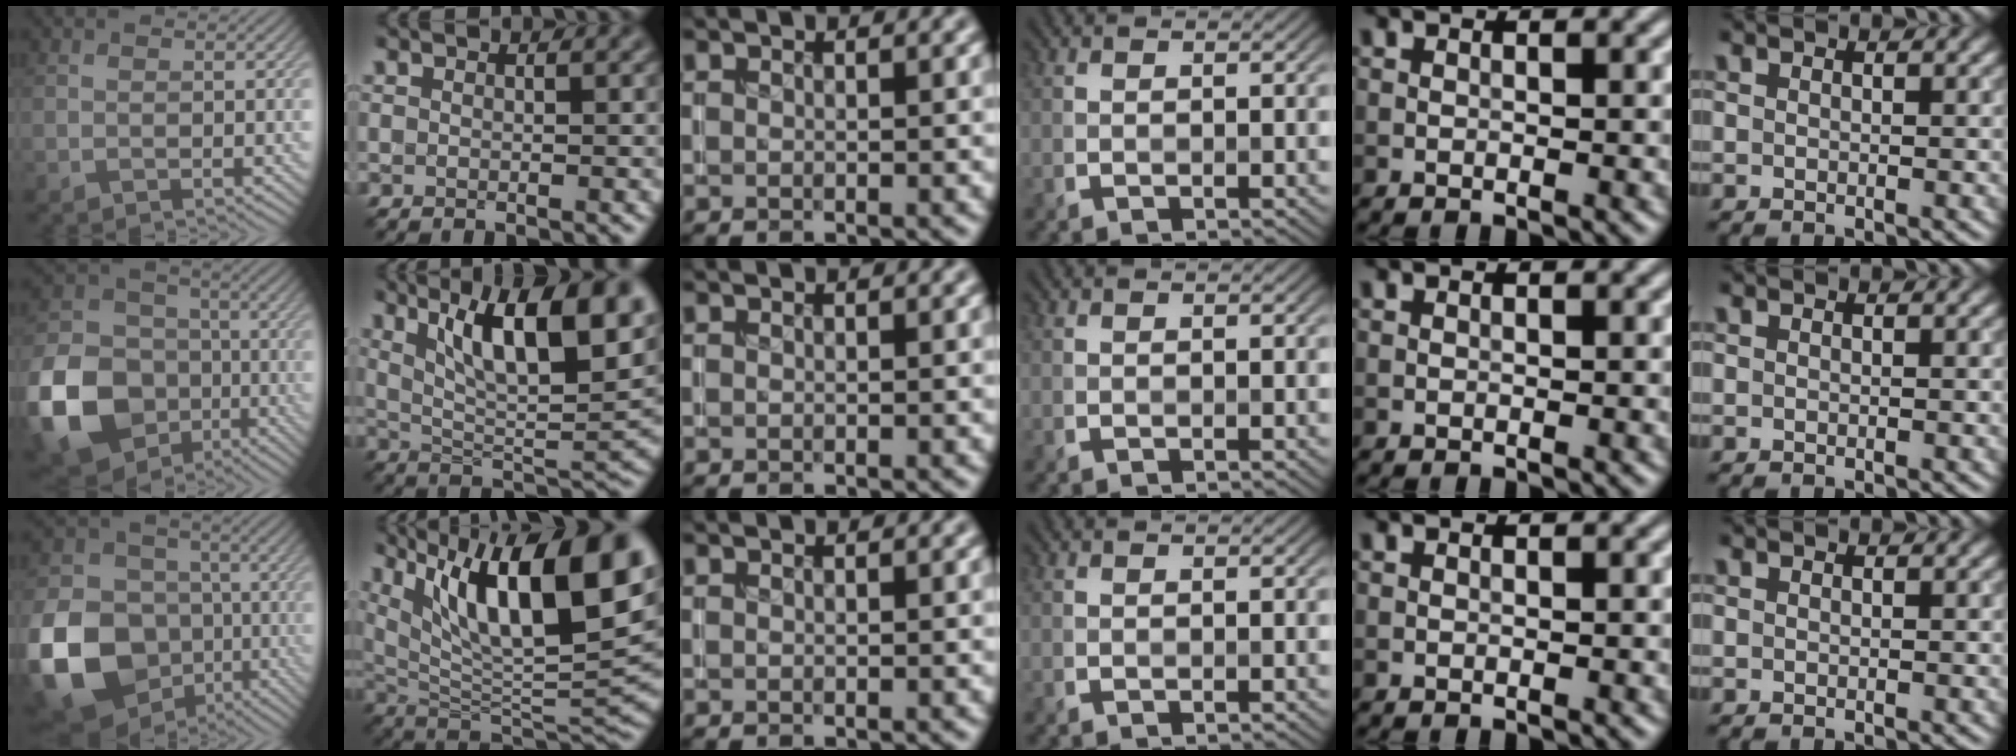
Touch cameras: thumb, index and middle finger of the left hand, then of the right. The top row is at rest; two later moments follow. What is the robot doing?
{"motion": "insert", "object": "coin"}